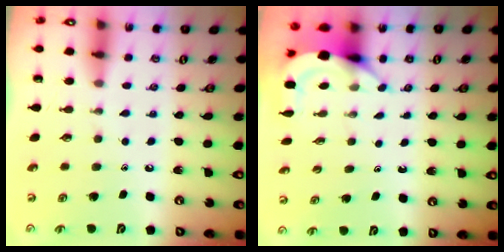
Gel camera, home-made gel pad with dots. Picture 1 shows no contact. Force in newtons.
{"total": 4.7, "press": 4.7, "slide": 0.5}